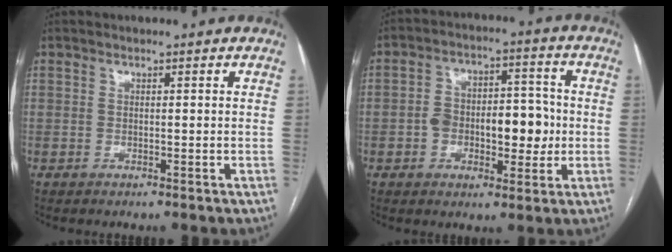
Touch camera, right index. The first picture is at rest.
{"total": 10.9, "force": [-1.4, 5.8, 9.1], "torque": [-0.136, 0.032, -0.016]}